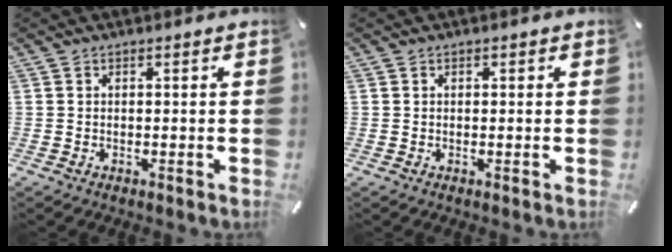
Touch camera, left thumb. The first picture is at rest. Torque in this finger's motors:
{"motor_torque": [-0.21, -0.39, -0.03, 0.16, -0.02]}